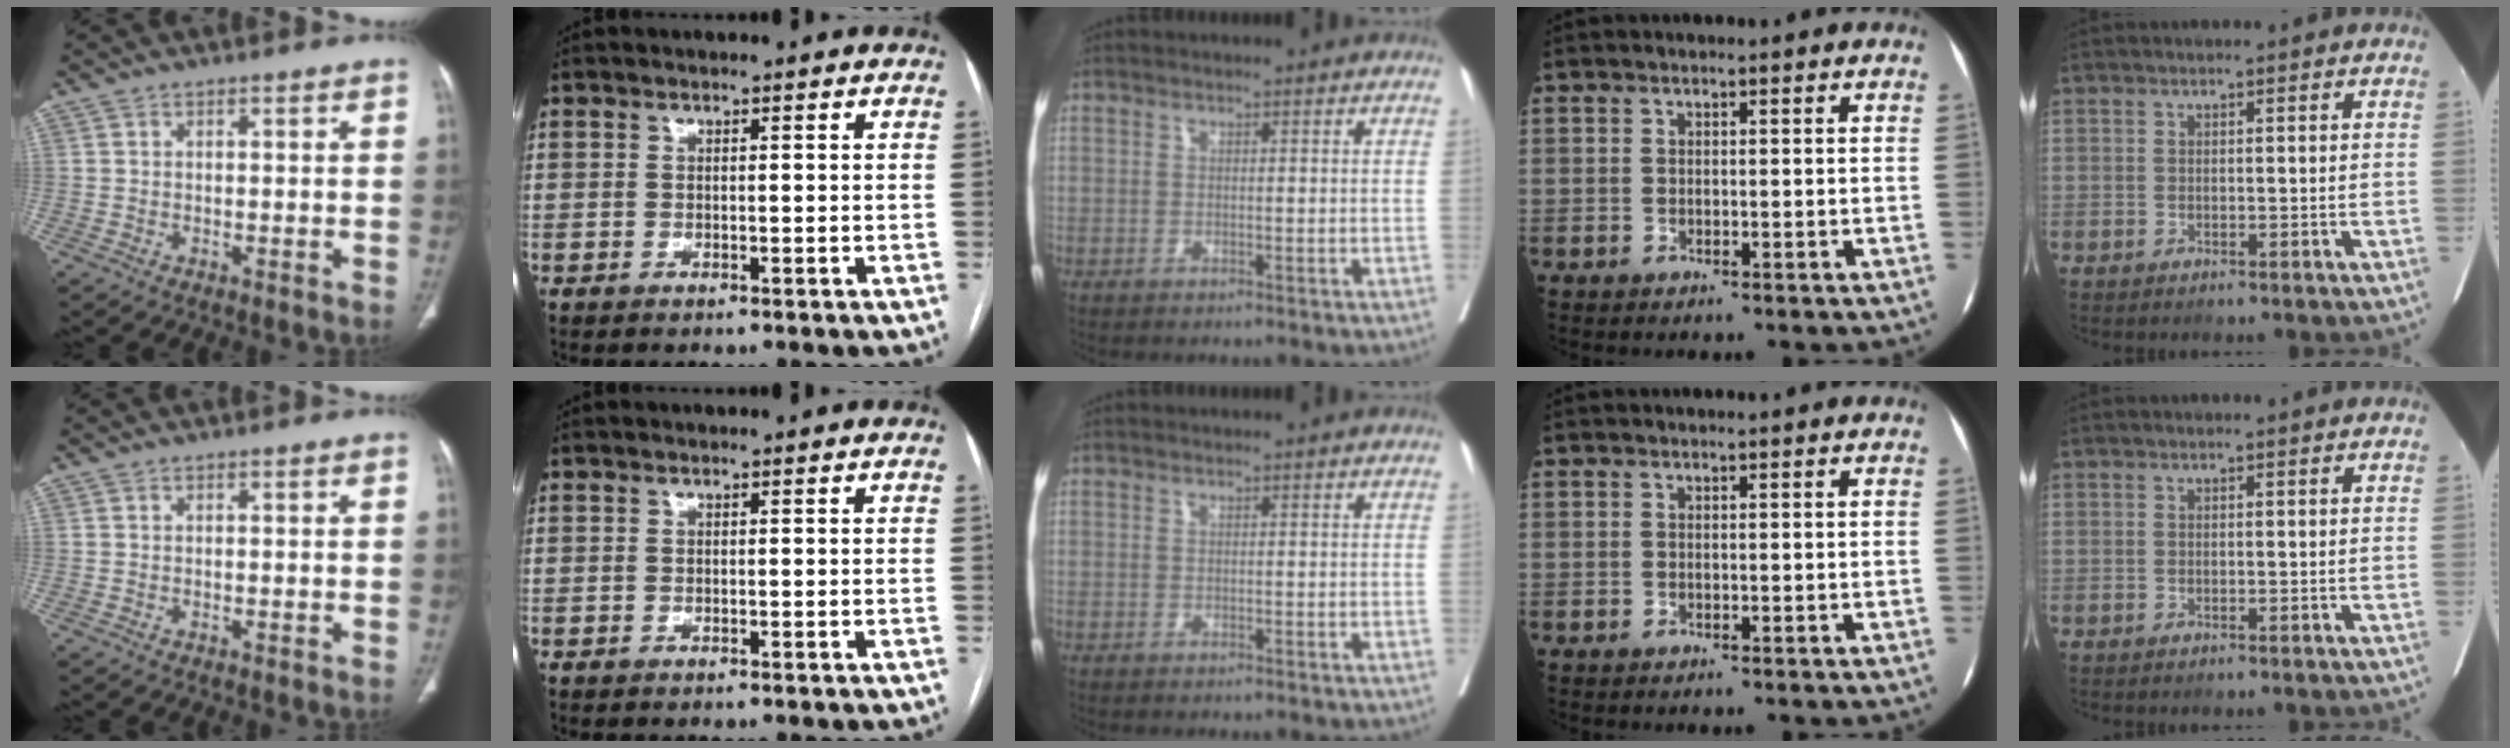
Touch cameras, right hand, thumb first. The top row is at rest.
{}